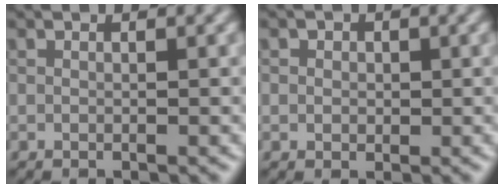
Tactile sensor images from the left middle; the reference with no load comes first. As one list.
[{"total": 1.4, "force": [0.4, 1.2, 0.6], "torque": [-0.004, 0.006, 0.001]}]